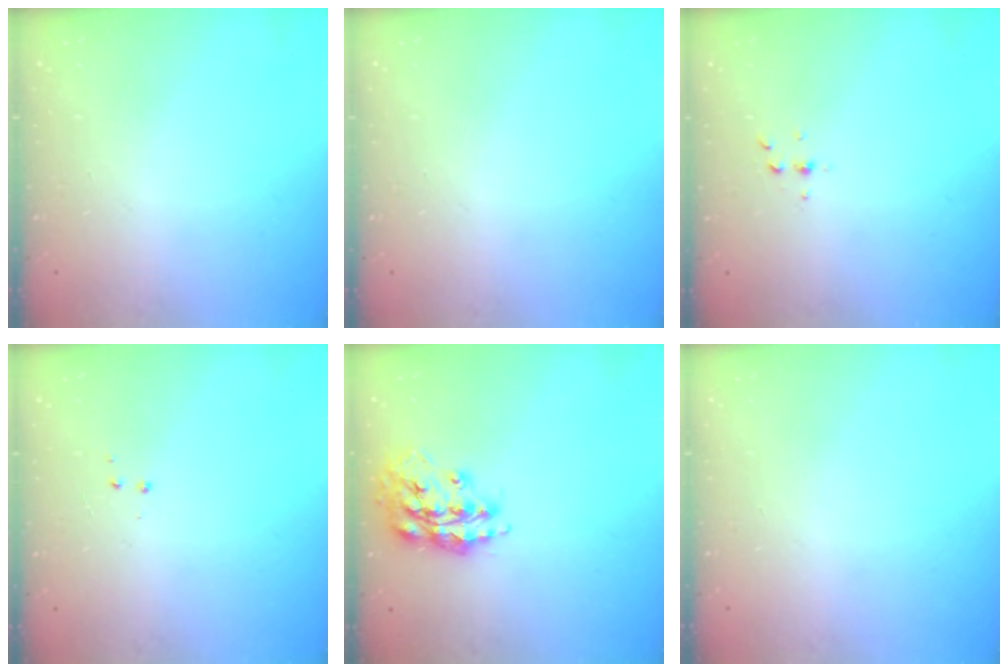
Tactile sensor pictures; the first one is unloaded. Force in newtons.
{"total": 0.0}
{"total": 2.5, "press": 2.4, "slide": 0.2}
{"total": 2.9, "press": 2.8, "slide": 0.4}
{"total": 17.4, "press": 17.4, "slide": 1.4}
{"total": 0.0}